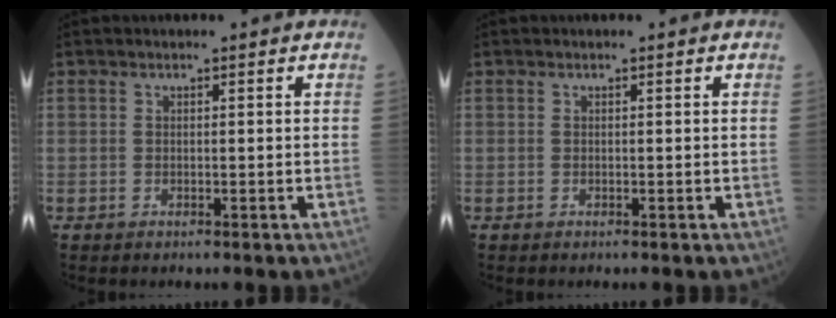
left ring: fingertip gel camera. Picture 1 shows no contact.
{"total": 0.0}